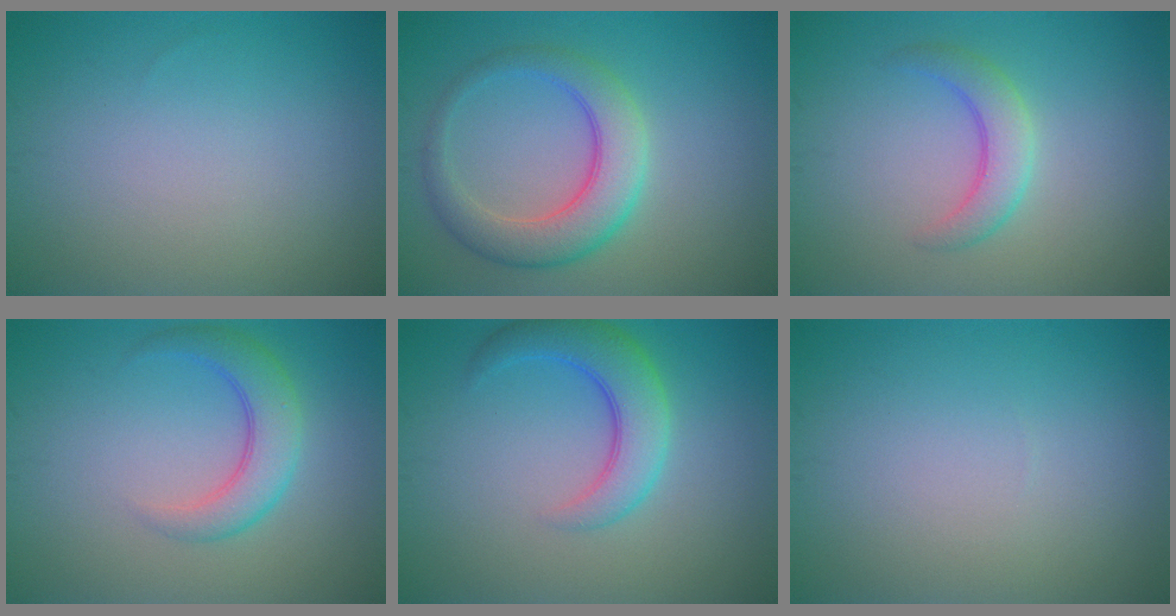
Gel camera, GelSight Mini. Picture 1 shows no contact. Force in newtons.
{"total": 5.4, "press": 5.4, "slide": 0.1}
{"total": 3.0, "press": 3.0, "slide": 0.2}
{"total": 4.0, "press": 4.0, "slide": 0.1}
{"total": 4.8, "press": 4.8, "slide": 0.2}
{"total": 0.0}